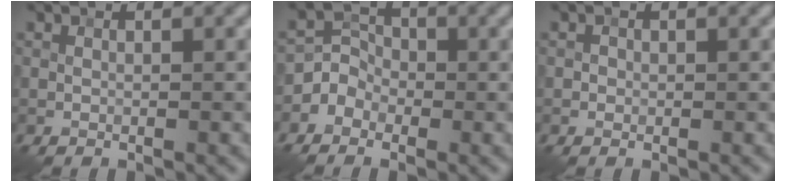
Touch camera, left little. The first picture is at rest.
{"total": 3.3, "force": [-1.4, 2.8, 0.9], "torque": [-0.002, 0.016, -0.037]}
{"total": 0.7, "force": [-0.1, 0.6, 0.1], "torque": [0.000, 0.000, -0.003]}